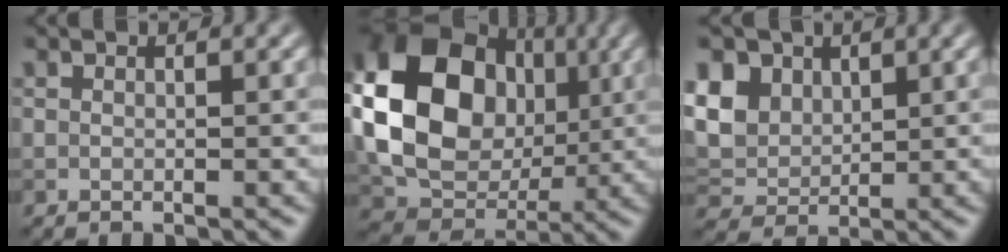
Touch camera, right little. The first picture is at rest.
{"total": 15.6, "force": [1.8, 12.0, 9.8], "torque": [-0.203, 0.014, 0.016]}
{"total": 7.2, "force": [2.8, 5.3, 3.9], "torque": [-0.114, 0.020, 0.049]}